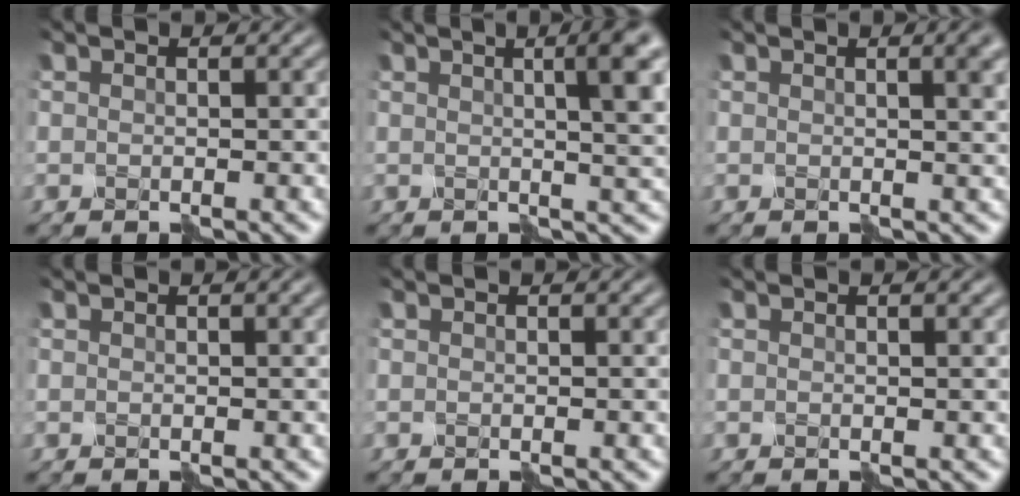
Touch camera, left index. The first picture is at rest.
{"total": 7.0, "force": [1.8, 2.2, 6.3], "torque": [-0.037, 0.020, 0.014]}
{"total": 4.0, "force": [1.3, 1.6, 3.4], "torque": [-0.019, 0.013, 0.008]}
{"total": 0.7, "force": [0.2, 0.2, 0.7], "torque": [-0.007, 0.003, 0.001]}
{"total": 0.0}
{"total": 0.6, "force": [0.2, 0.2, 0.6], "torque": [-0.004, 0.001, 0.000]}